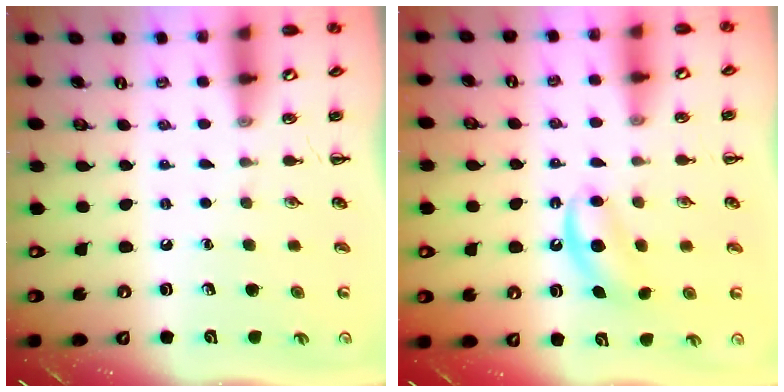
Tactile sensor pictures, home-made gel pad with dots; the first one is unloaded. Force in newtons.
{"total": 6.0, "press": 5.8, "slide": 1.4}